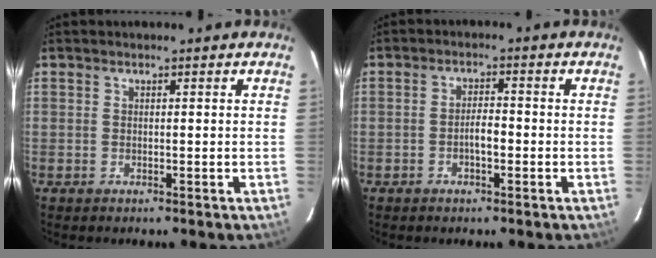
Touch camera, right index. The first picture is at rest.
{"total": 2.7, "force": [-1.2, 0.8, 2.3], "torque": [-0.047, 0.006, -0.019]}